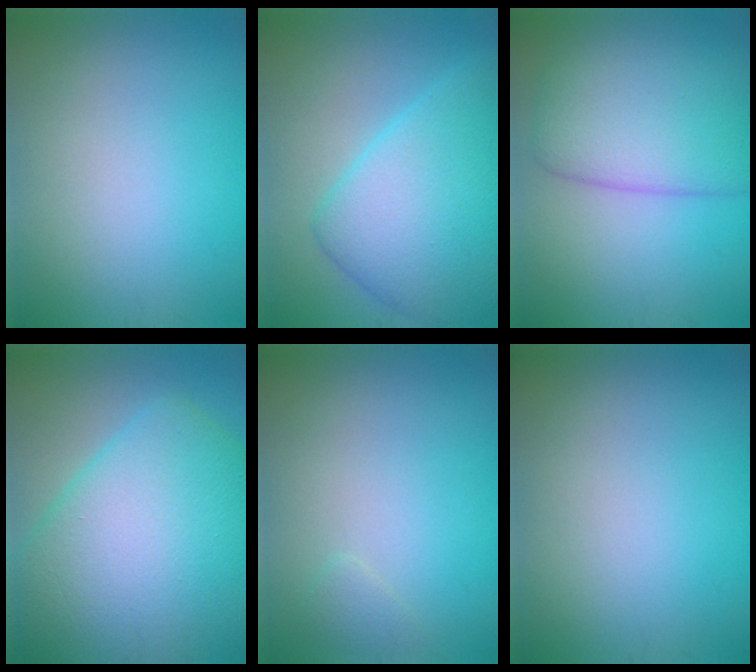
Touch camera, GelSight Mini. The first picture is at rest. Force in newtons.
{"total": 8.7, "press": 8.7, "slide": 0.1}
{"total": 7.7, "press": 7.7, "slide": 0.2}
{"total": 14.7, "press": 14.7, "slide": 0.4}
{"total": 0.8, "press": 0.8, "slide": 0.1}
{"total": 0.0}